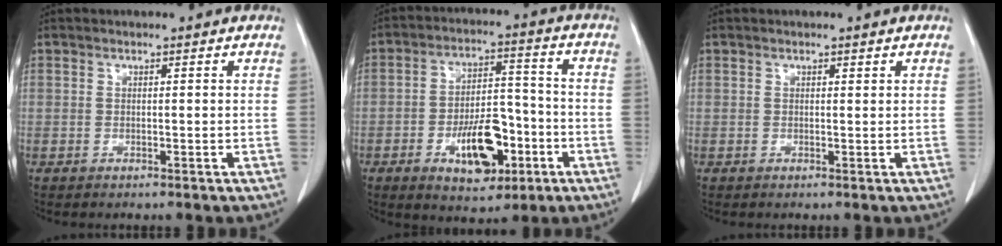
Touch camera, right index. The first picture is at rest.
{"total": 11.8, "force": [-4.6, 5.3, 9.5], "torque": [-0.153, 0.015, -0.064]}
{"total": 0.0}